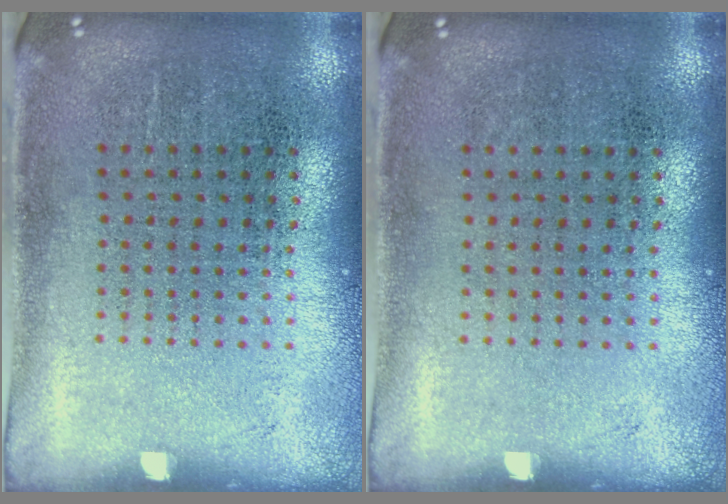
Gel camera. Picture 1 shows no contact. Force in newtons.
{"total": 0.0}